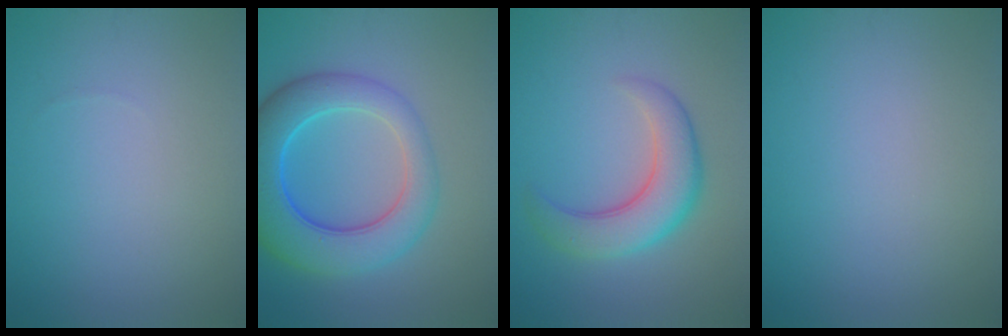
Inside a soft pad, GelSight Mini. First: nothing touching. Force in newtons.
{"total": 8.3, "press": 8.3, "slide": 0.4}
{"total": 5.6, "press": 5.5, "slide": 0.4}
{"total": 0.0}